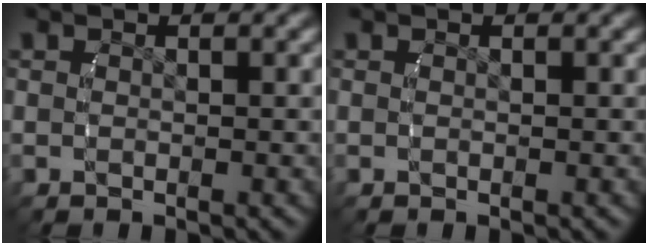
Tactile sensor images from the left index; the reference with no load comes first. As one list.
[{"total": 0.0}]